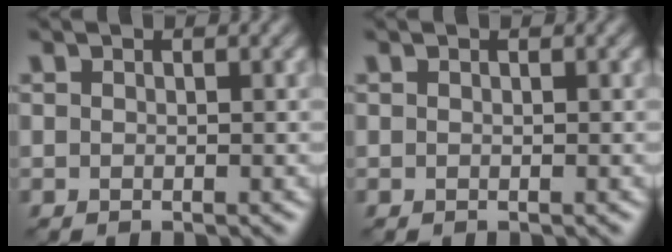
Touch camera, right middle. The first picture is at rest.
{"total": 0.0}